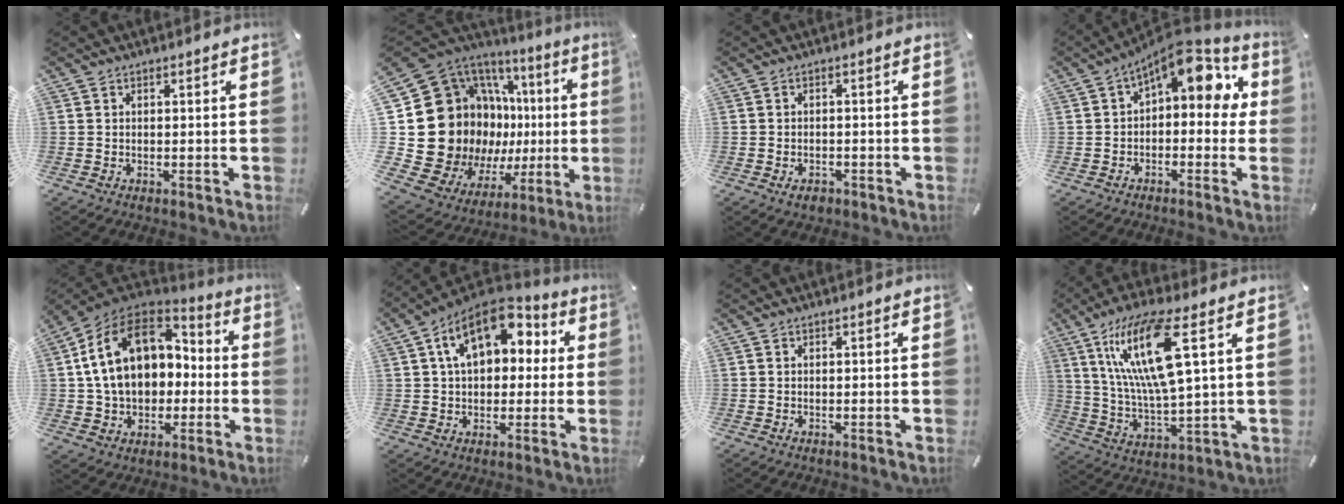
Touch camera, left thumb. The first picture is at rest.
{"total": 26.5, "force": [2.0, 19.0, 18.3], "torque": [-0.304, -0.084, 0.102]}
{"total": 2.5, "force": [-1.4, 1.5, 1.3], "torque": [-0.024, 0.005, -0.026]}
{"total": 11.9, "force": [5.9, 5.4, 8.8], "torque": [-0.131, -0.040, 0.099]}
{"total": 18.4, "force": [2.4, 14.4, 11.2], "torque": [-0.208, 0.010, 0.046]}
{"total": 15.1, "force": [5.7, 10.1, 9.8], "torque": [-0.177, -0.016, 0.103]}
{"total": 0.0}
{"total": 17.7, "force": [6.9, 4.4, 15.7], "torque": [-0.345, -0.011, 0.104]}